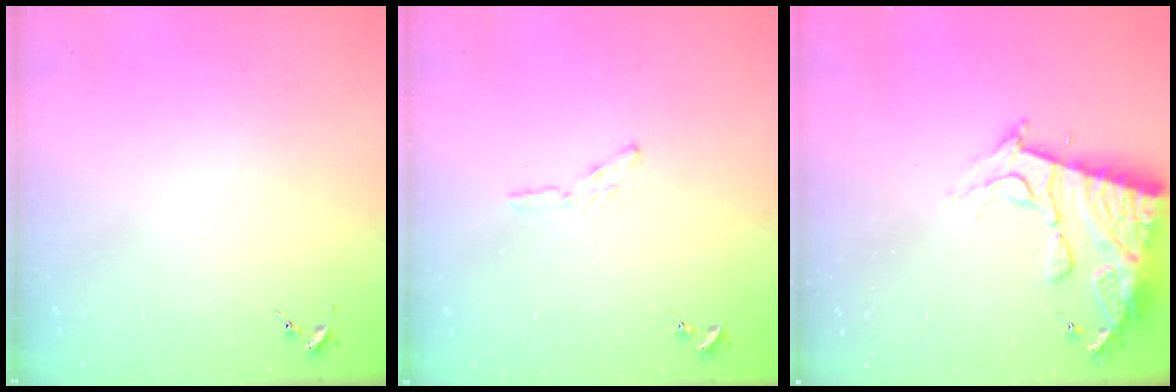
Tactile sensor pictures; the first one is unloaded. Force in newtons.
{"total": 3.8, "press": 3.8, "slide": 0.5}
{"total": 14.6, "press": 14.6, "slide": 1.3}